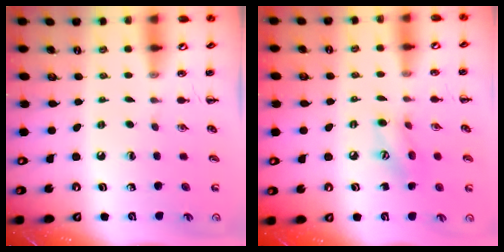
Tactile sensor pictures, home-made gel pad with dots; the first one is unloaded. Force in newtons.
{"total": 7.4, "press": 7.3, "slide": 0.6}